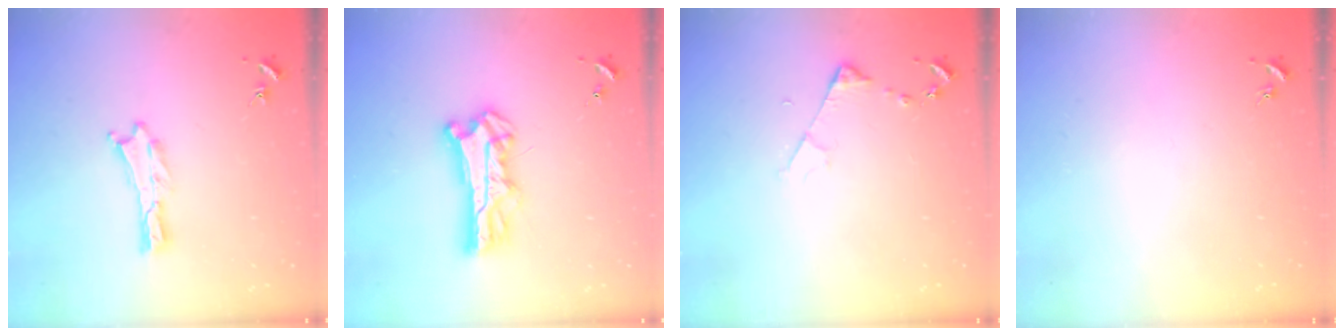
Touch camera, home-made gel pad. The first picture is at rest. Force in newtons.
{"total": 9.5, "press": 9.5, "slide": 0.8}
{"total": 3.2, "press": 3.2, "slide": 0.4}
{"total": 0.0}